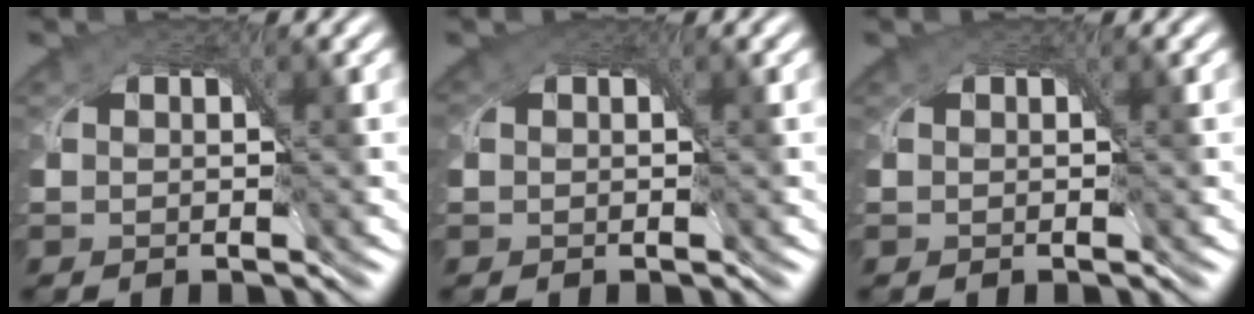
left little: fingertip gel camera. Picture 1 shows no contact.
{"total": 1.3, "force": [0.6, 0.9, 0.7], "torque": [-0.016, 0.003, 0.005]}
{"total": 0.0}